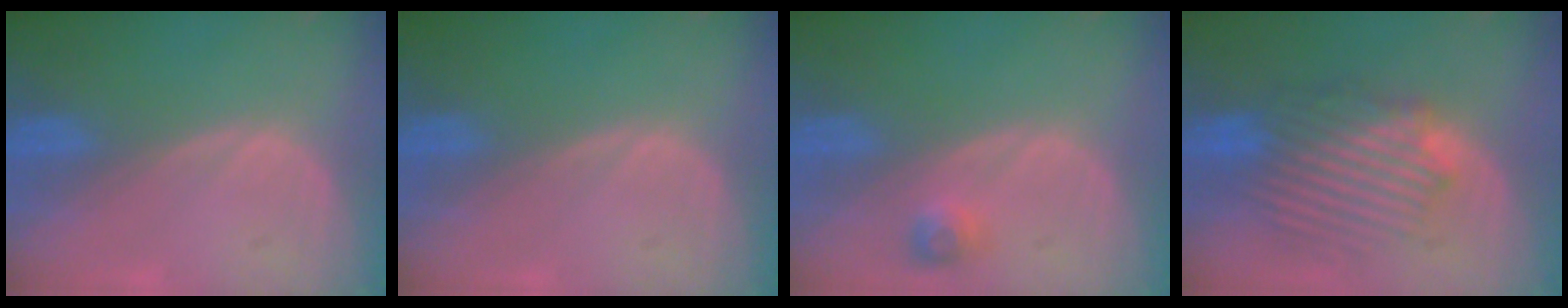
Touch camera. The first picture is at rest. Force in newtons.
{"total": 0.0}
{"total": 2.2, "press": 2.2, "slide": 0.4}
{"total": 8.7, "press": 8.6, "slide": 1.6}